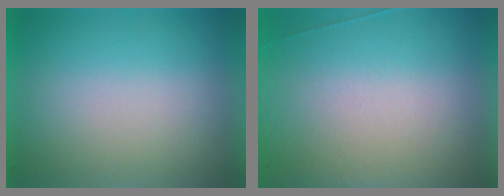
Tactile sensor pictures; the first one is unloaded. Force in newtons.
{"total": 6.8}